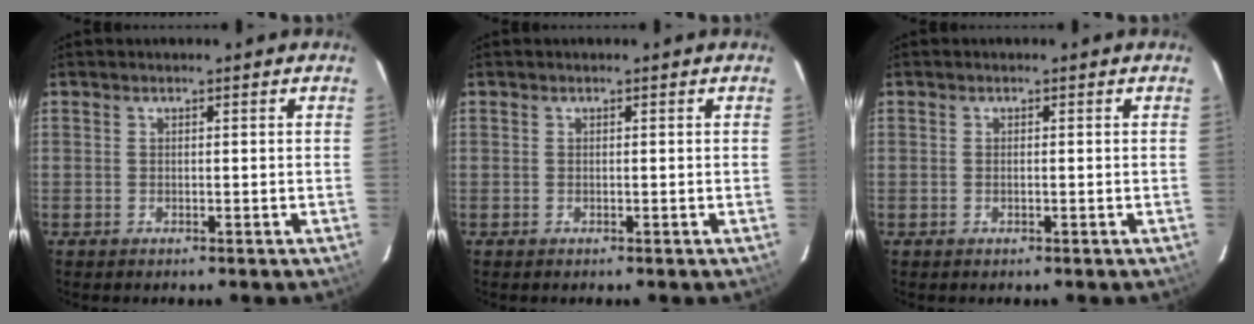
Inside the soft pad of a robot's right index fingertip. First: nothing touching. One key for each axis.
{"total": 0.0}
{"total": 0.6, "fx": -0.1, "fy": 0.1, "fz": 0.6, "tx": -0.012, "ty": 0.001, "tz": -0.003}